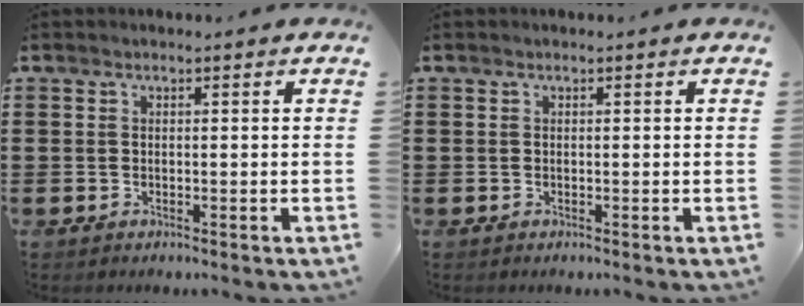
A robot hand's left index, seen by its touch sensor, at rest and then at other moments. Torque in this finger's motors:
{"motor_torque": [0.00, 0.00, 0.00, 0.00]}